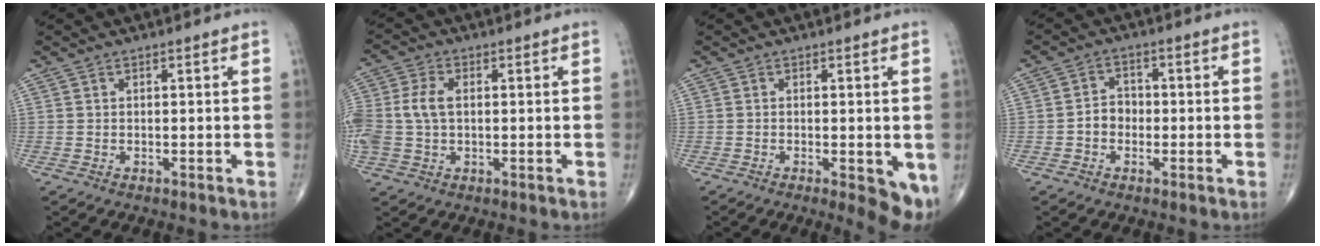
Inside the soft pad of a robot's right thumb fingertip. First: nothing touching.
{"total": 8.2, "force": [0.3, 5.4, 6.2], "torque": [-0.154, 0.017, 0.007]}
{"total": 6.5, "force": [-1.7, 1.9, 6.0], "torque": [-0.074, -0.018, -0.023]}
{"total": 3.7, "force": [-1.0, 3.1, 1.9], "torque": [-0.013, 0.017, -0.026]}